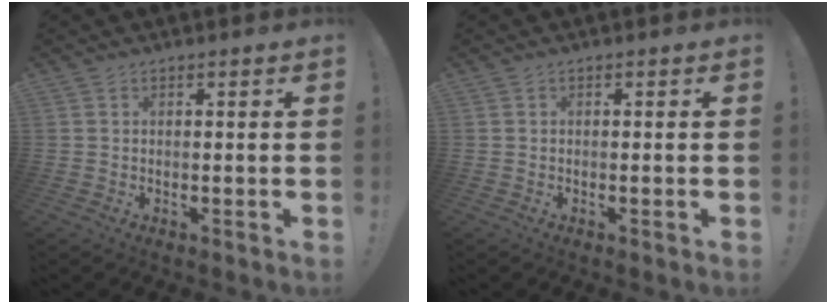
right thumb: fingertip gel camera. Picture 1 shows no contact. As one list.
[{"total": 0.6, "force": [-0.3, -0.2, 0.5], "torque": [-0.012, 0.001, -0.005]}]